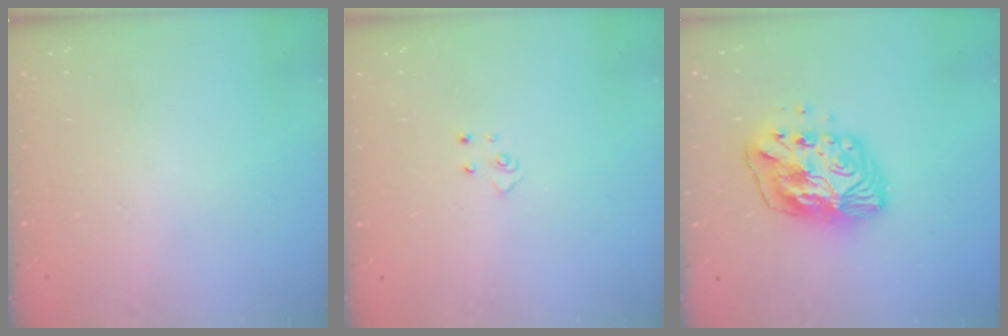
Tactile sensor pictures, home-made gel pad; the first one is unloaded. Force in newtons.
{"total": 4.3, "press": 4.3, "slide": 0.4}
{"total": 11.0, "press": 11.0, "slide": 0.5}